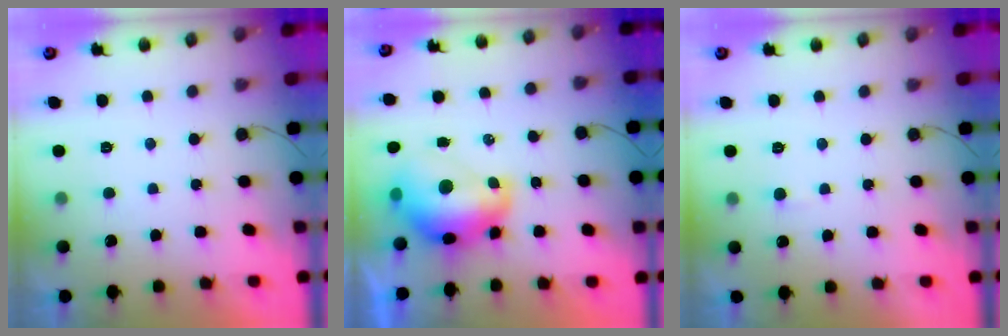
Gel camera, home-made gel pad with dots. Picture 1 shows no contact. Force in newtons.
{"total": 10.5, "press": 10.4, "slide": 1.2}
{"total": 2.3, "press": 2.3, "slide": 0.3}